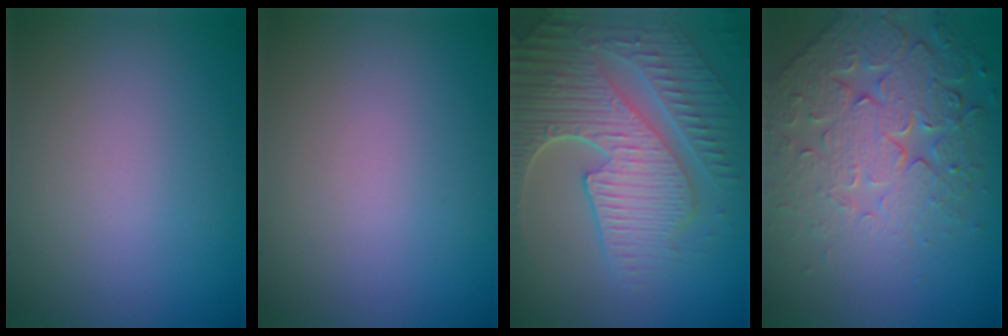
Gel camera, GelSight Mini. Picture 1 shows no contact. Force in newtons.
{"total": 0.0}
{"total": 9.7, "press": 6.6, "slide": 7.2}
{"total": 8.0, "press": 5.8, "slide": 5.4}